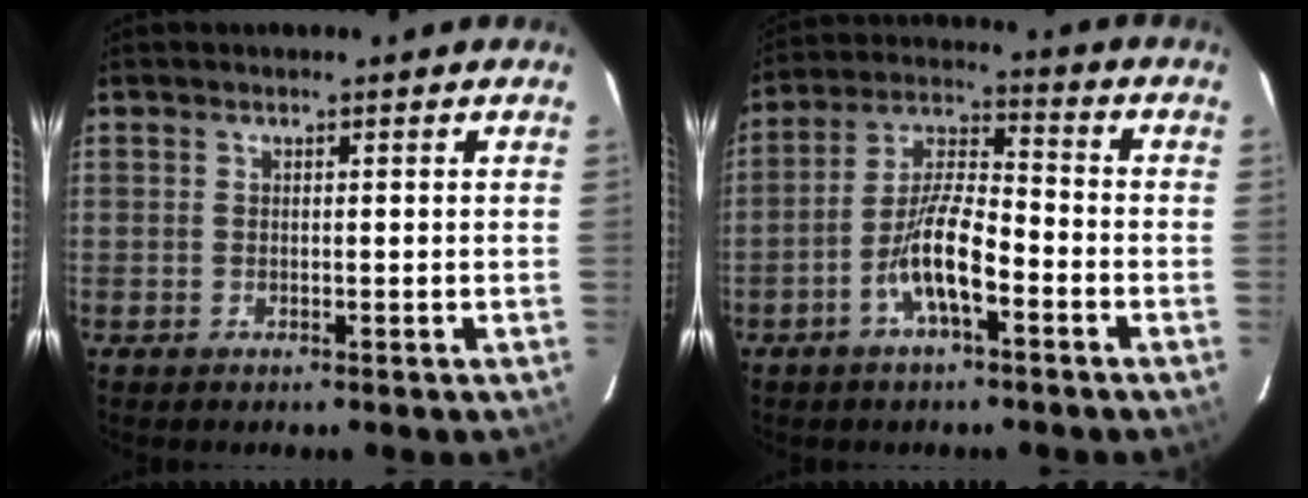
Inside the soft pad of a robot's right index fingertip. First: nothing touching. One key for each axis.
{"total": 9.7, "fx": -4.6, "fy": 2.6, "fz": 8.2, "tx": -0.168, "ty": 0.006, "tz": -0.087}